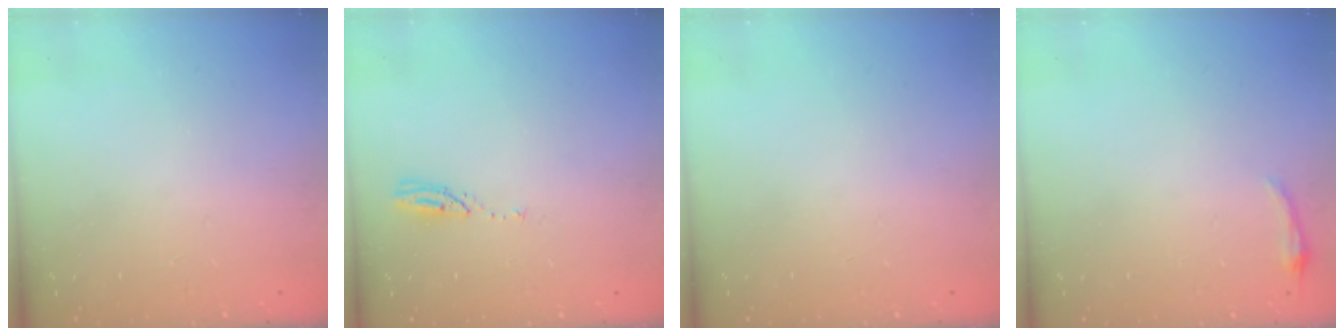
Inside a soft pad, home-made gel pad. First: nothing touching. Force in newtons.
{"total": 2.9, "press": 2.9, "slide": 0.3}
{"total": 0.0}
{"total": 4.7, "press": 4.6, "slide": 0.9}